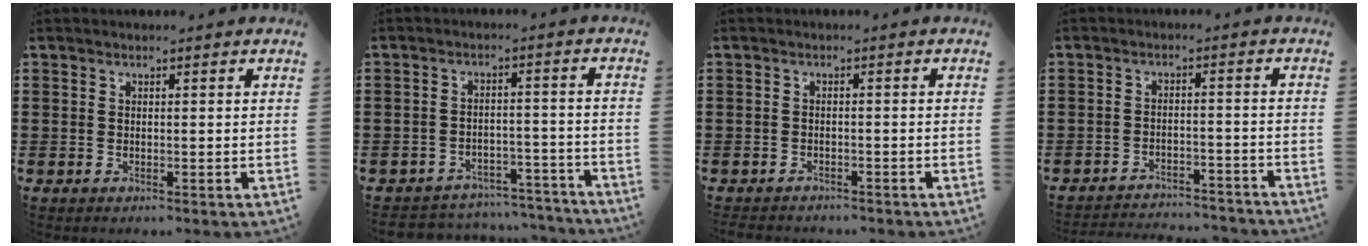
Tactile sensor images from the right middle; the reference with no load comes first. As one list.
[{"total": 4.3, "force": [-4.2, 0.7, 0.1], "torque": [-0.006, 0.006, -0.089]}, {"total": 1.4, "force": [-1.4, 0.2, -0.1], "torque": [-0.004, -0.001, -0.030]}, {"total": 3.4, "force": [-3.4, 0.2, 0.2], "torque": [-0.009, 0.001, -0.072]}]